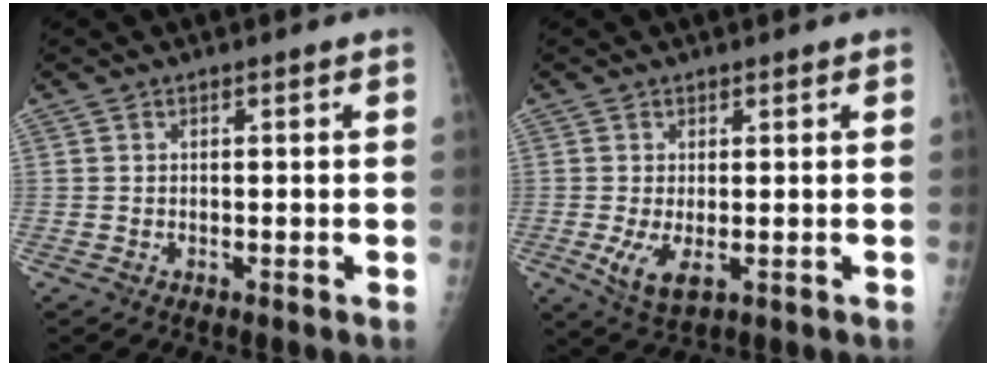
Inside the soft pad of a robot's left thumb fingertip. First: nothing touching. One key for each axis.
{"total": 5.0, "fx": -0.5, "fy": 2.2, "fz": 4.4, "tx": -0.087, "ty": -0.014, "tz": 0.001}